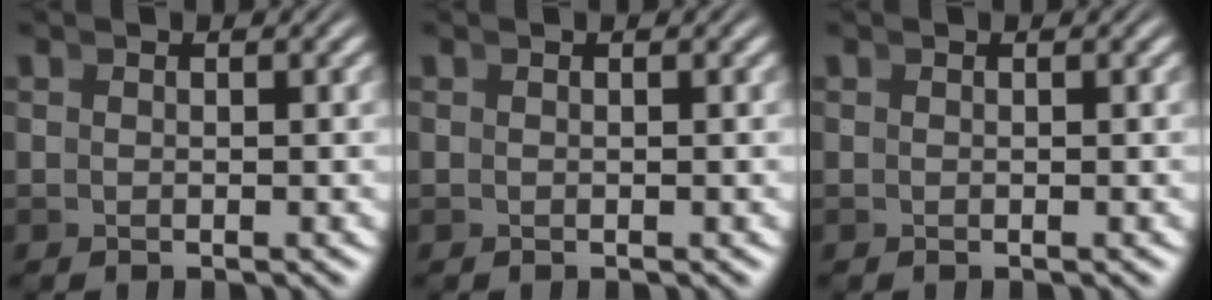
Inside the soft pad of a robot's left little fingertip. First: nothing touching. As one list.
[{"total": 0.0}, {"total": 0.0}]